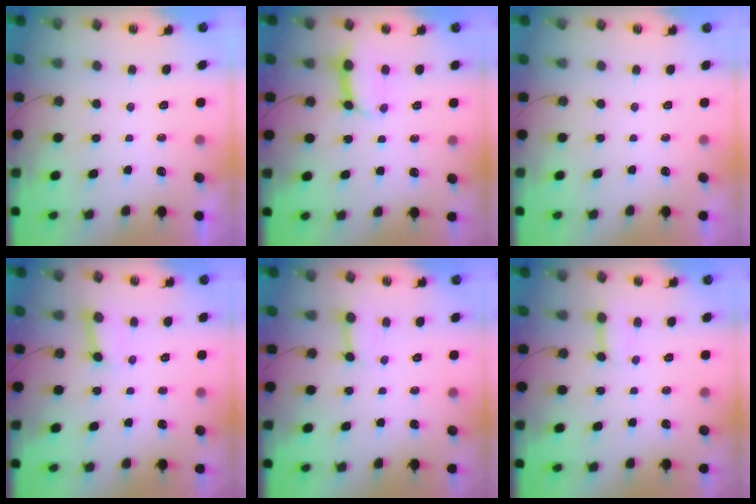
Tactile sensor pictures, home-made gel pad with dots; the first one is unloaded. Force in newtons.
{"total": 10.8, "press": 10.7, "slide": 1.4}
{"total": 0.0}
{"total": 3.4, "press": 3.3, "slide": 0.4}
{"total": 3.1, "press": 3.1, "slide": 0.2}
{"total": 3.8, "press": 3.8, "slide": 0.3}